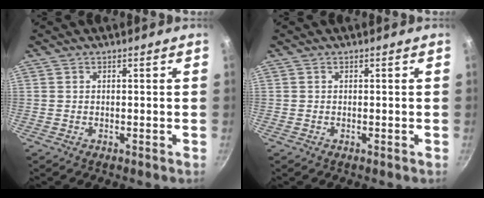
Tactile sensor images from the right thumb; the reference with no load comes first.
{"total": 0.0}